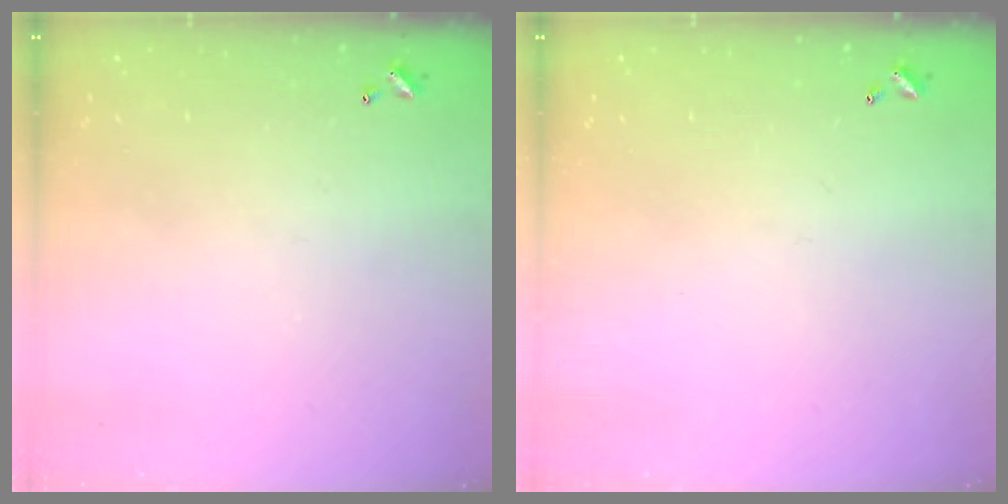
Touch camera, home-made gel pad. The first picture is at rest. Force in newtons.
{"total": 0.0}